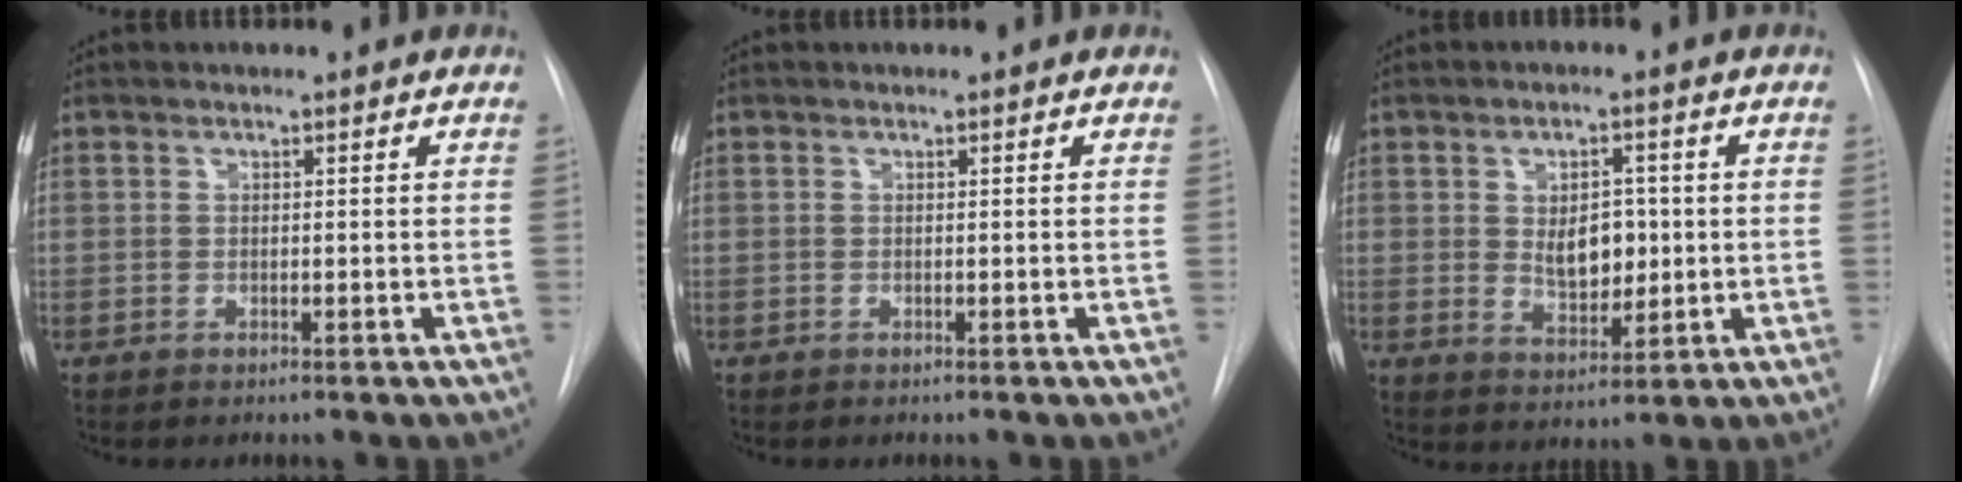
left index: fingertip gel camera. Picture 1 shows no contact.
{"total": 0.0}
{"total": 6.2, "force": [-0.3, 3.6, 5.1], "torque": [-0.076, -0.005, 0.007]}